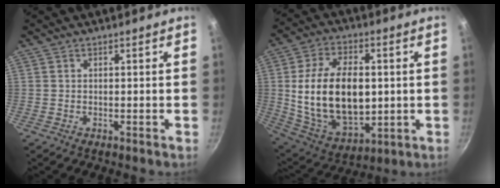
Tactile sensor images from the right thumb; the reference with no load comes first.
{"total": 21.4, "force": [0.8, 13.1, 16.8], "torque": [-0.288, -0.007, 0.030]}